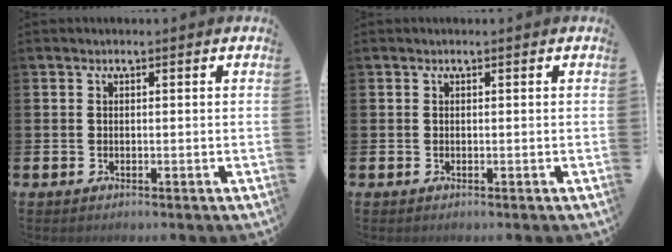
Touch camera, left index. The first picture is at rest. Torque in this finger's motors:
{"motor_torque": [0.00, 0.00, 0.04, -0.01]}